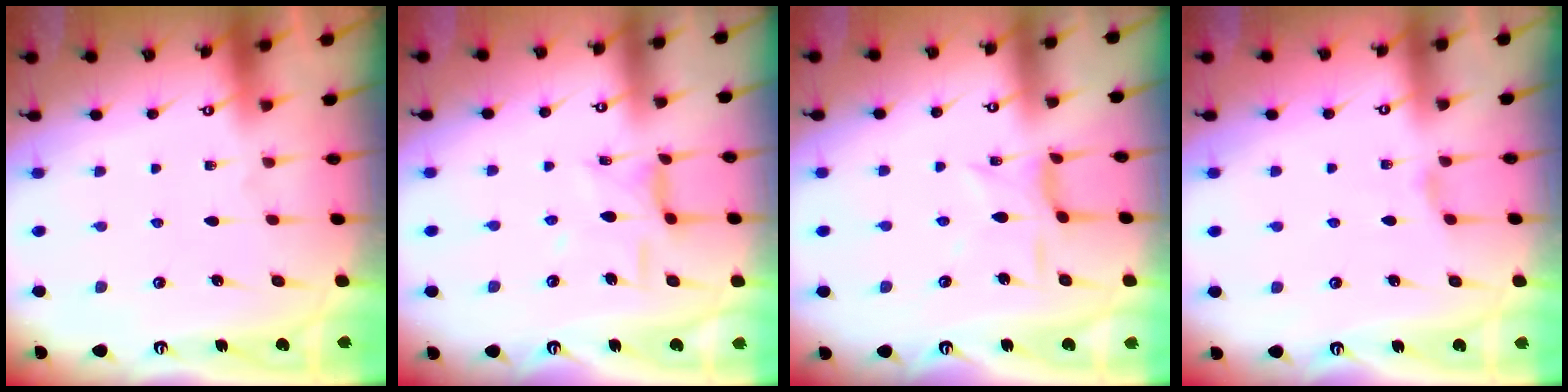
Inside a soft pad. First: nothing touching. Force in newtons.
{"total": 7.3, "press": 7.3, "slide": 0.4}
{"total": 4.9, "press": 4.8, "slide": 0.5}
{"total": 1.1, "press": 1.0, "slide": 0.3}